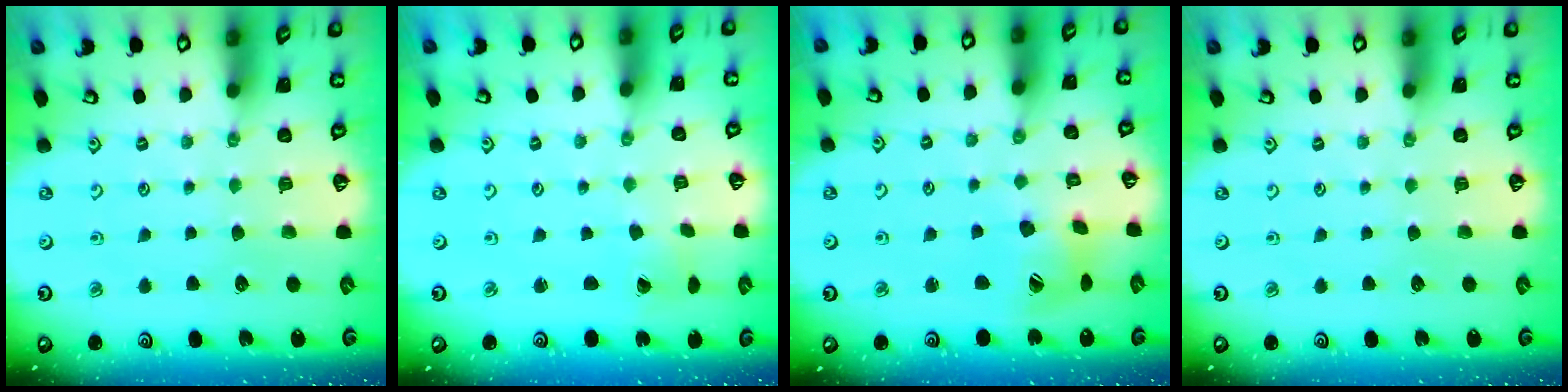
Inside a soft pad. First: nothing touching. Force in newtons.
{"total": 1.7, "press": 1.7, "slide": 0.1}
{"total": 12.3, "press": 12.2, "slide": 1.1}
{"total": 0.0}